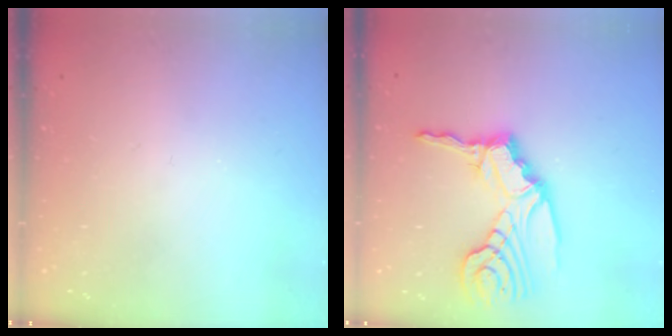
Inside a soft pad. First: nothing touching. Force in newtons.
{"total": 12.0, "press": 12.0, "slide": 1.0}